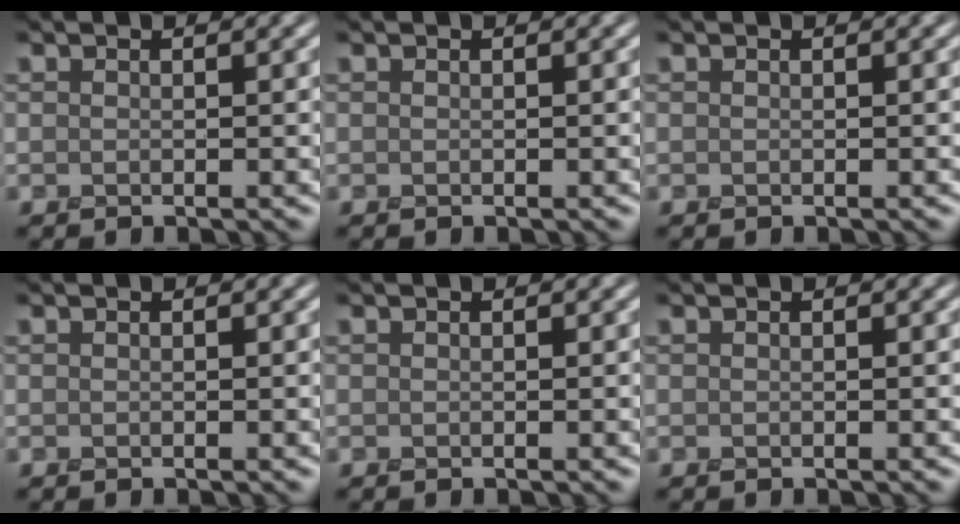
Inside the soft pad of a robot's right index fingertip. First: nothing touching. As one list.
[{"total": 0.0}, {"total": 0.0}, {"total": 0.0}, {"total": 0.0}, {"total": 0.0}]